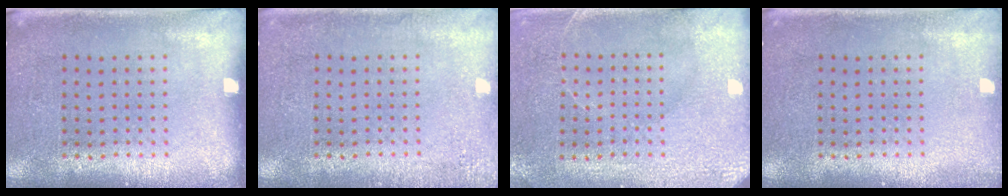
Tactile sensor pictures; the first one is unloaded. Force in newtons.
{"total": 1.8, "press": 1.8, "slide": 0.3}
{"total": 2.9, "press": 2.8, "slide": 0.7}
{"total": 0.9, "press": 0.8, "slide": 0.2}